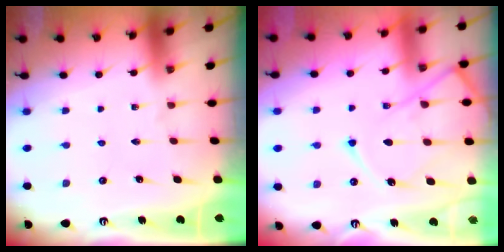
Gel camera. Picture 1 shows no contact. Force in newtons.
{"total": 12.8, "press": 12.8, "slide": 1.3}